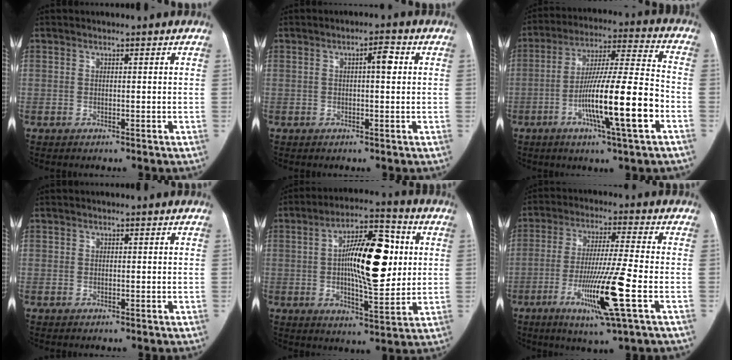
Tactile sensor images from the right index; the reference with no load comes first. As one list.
[{"total": 3.0, "force": [0.6, 0.7, 2.9], "torque": [-0.043, 0.011, 0.005]}, {"total": 16.2, "force": [-5.7, 0.3, 15.2], "torque": [-0.263, -0.003, -0.096]}, {"total": 0.0}, {"total": 15.8, "force": [1.9, 4.9, 14.9], "torque": [-0.237, 0.024, 0.028]}, {"total": 12.6, "force": [-4.5, -0.8, 11.7], "torque": [-0.217, -0.025, -0.086]}]